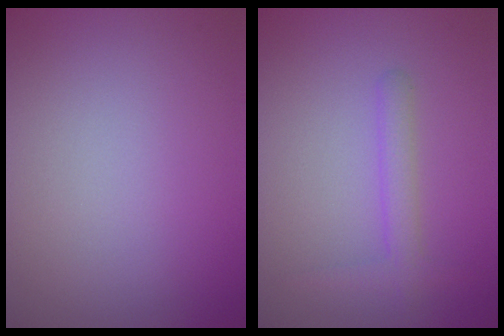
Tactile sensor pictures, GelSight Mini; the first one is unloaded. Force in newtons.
{"total": 1.7, "press": 1.7, "slide": 0.1}